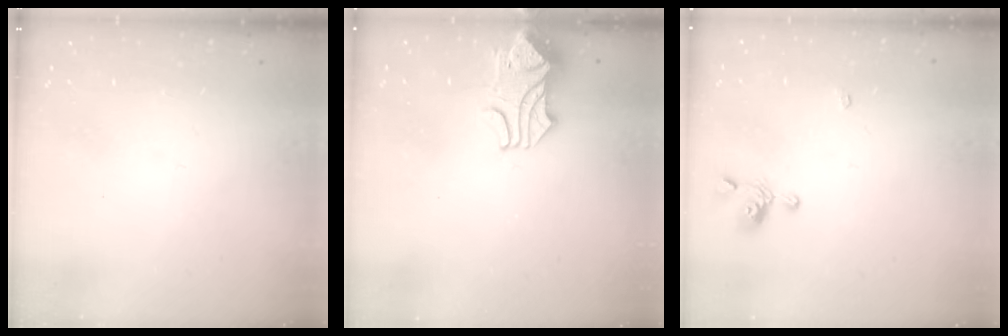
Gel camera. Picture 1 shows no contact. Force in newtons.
{"total": 2.0, "press": 1.7, "slide": 1.0}
{"total": 2.6, "press": 2.6, "slide": 0.3}